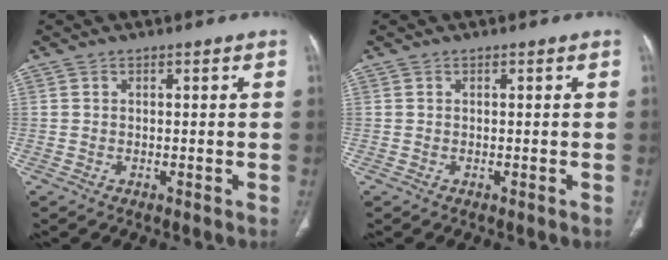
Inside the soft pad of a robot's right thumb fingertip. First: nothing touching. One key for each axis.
{"total": 0.0}